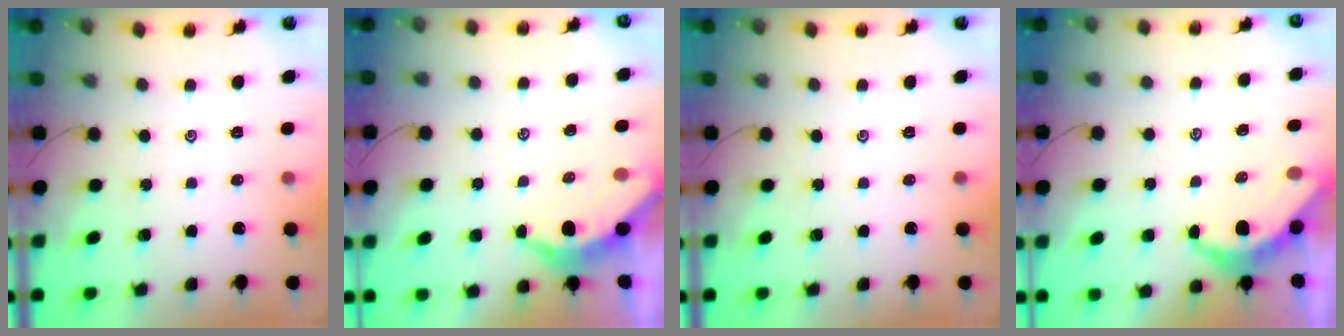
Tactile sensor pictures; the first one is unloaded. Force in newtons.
{"total": 3.7, "press": 3.6, "slide": 0.4}
{"total": 0.0}
{"total": 6.1, "press": 6.1, "slide": 0.5}